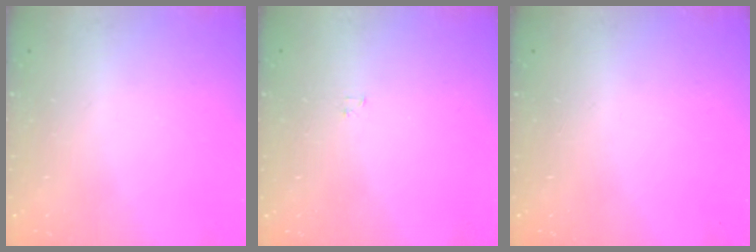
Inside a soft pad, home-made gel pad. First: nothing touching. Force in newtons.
{"total": 1.2, "press": 1.2, "slide": 0.2}
{"total": 0.0}